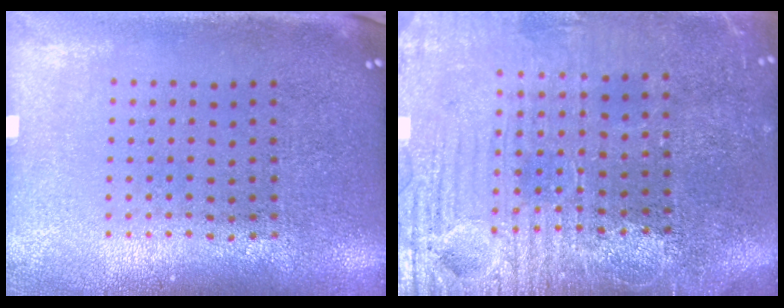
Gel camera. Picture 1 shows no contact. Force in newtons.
{"total": 4.0, "press": 3.8, "slide": 1.2}